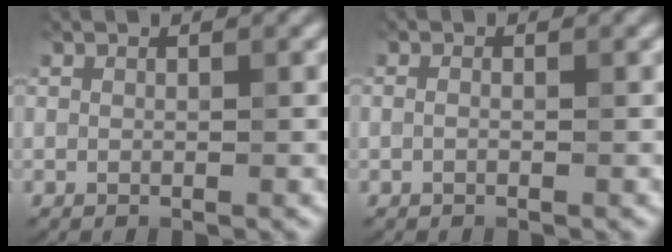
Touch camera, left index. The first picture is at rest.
{"total": 0.5, "force": [-0.2, 0.2, 0.4], "torque": [-0.010, -0.001, -0.005]}